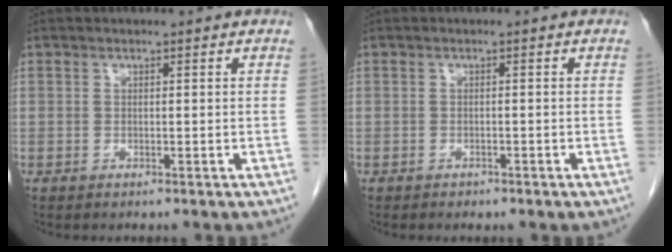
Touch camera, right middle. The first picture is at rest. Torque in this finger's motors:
{"motor_torque": [0.01, 0.12, -0.09, 0.00]}